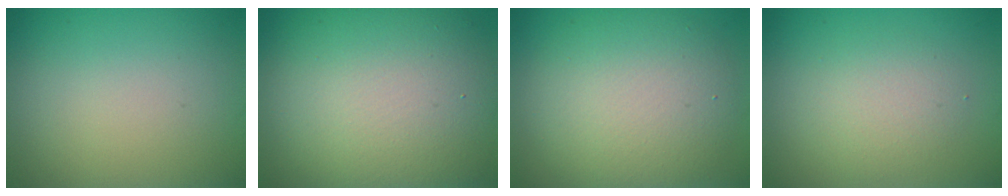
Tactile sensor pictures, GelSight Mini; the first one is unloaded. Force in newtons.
{"total": 13.0, "press": 12.9, "slide": 0.9}
{"total": 7.4, "press": 7.4, "slide": 0.2}
{"total": 2.7, "press": 2.7, "slide": 0.2}